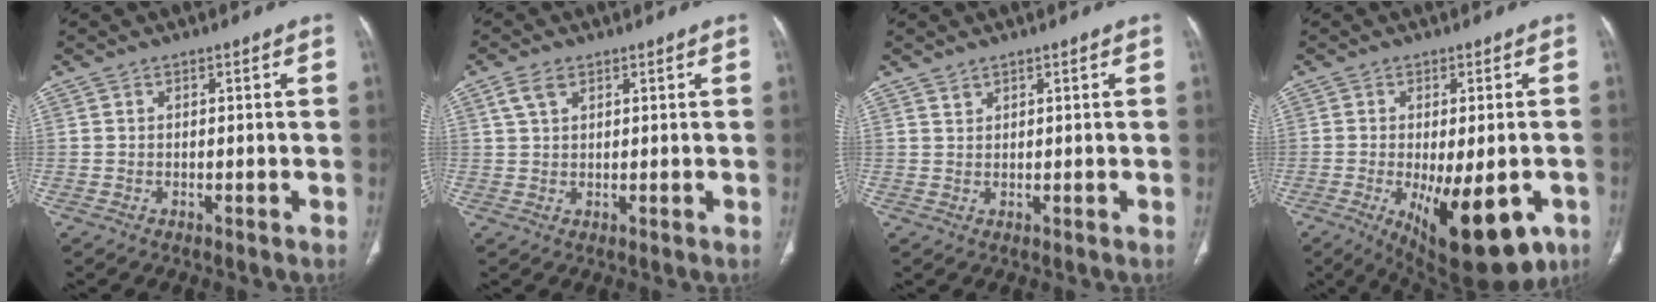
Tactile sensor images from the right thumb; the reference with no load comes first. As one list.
[{"total": 3.2, "force": [1.7, 1.8, 2.1], "torque": [-0.043, 0.004, 0.040]}, {"total": 1.0, "force": [1.0, 0.3, 0.2], "torque": [0.002, -0.006, 0.019]}, {"total": 17.2, "force": [-6.7, 6.9, 14.3], "torque": [-0.171, -0.010, -0.079]}]